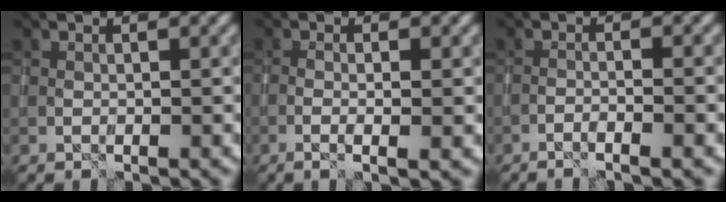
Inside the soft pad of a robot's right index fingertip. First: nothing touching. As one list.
[{"total": 2.8, "force": [-0.7, 0.4, 2.7], "torque": [-0.047, 0.000, -0.017]}, {"total": 2.5, "force": [-1.7, 0.0, 1.9], "torque": [-0.036, 0.009, -0.035]}]